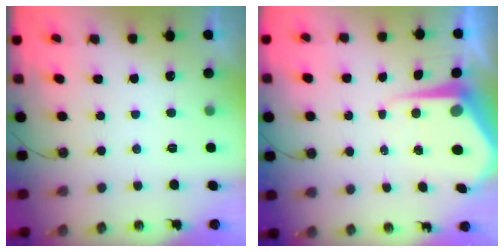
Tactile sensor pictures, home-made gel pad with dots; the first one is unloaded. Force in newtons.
{"total": 8.2, "press": 8.1, "slide": 0.6}